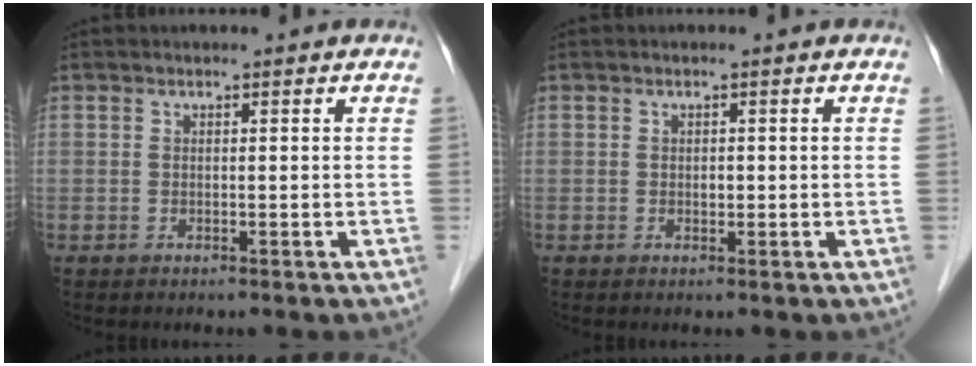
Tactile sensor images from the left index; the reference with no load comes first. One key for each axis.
{"total": 0.7, "fx": 0.0, "fy": 0.5, "fz": 0.5, "tx": -0.009, "ty": 0.001, "tz": -0.001}